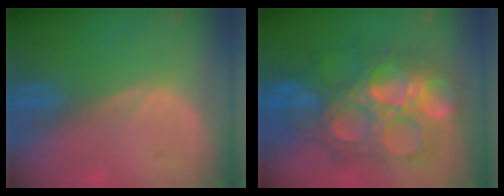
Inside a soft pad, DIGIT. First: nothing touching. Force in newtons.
{"total": 13.6, "press": 13.5, "slide": 1.5}